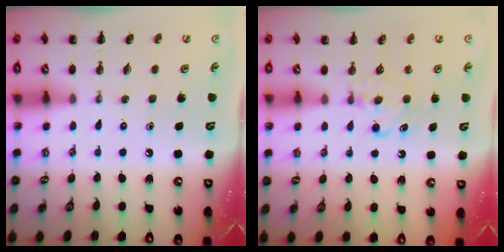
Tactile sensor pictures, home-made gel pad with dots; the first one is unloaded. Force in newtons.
{"total": 5.1, "press": 4.8, "slide": 1.6}